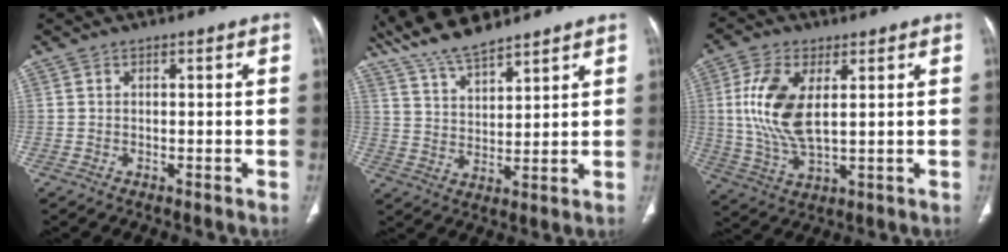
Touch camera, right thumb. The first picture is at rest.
{"total": 10.9, "force": [9.2, 2.9, 5.1], "torque": [-0.083, -0.039, 0.177]}
{"total": 12.0, "force": [2.3, 5.6, 10.4], "torque": [-0.224, -0.010, 0.051]}